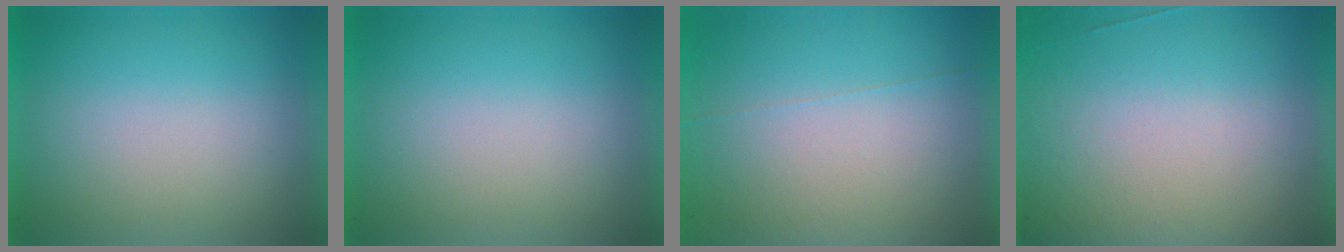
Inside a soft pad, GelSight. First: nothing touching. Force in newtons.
{"total": 0.0}
{"total": 5.9}
{"total": 4.6}